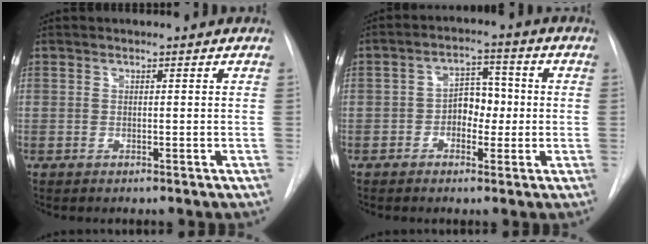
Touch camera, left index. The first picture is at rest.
{"total": 5.2, "force": [-1.4, 3.4, 3.6], "torque": [-0.050, 0.013, -0.029]}